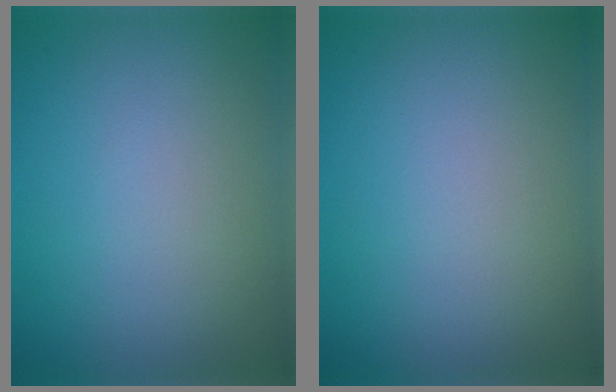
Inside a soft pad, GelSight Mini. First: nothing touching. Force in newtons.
{"total": 0.0}